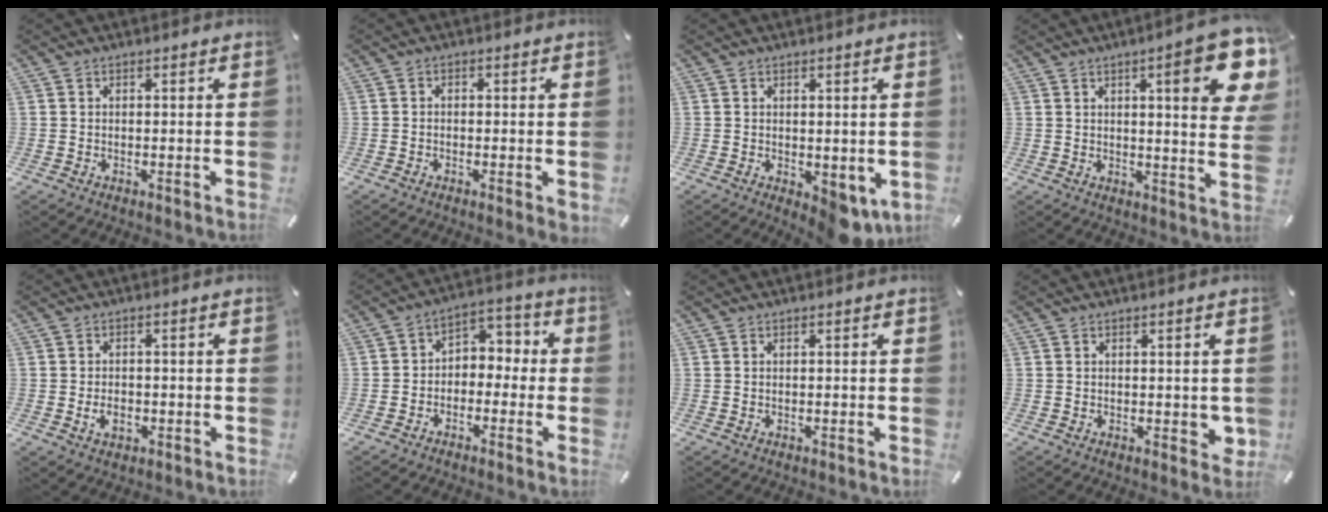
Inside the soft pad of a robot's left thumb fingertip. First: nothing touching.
{"total": 1.5, "force": [-0.9, 0.5, 1.1], "torque": [-0.018, 0.003, -0.016]}
{"total": 3.0, "force": [-0.6, 1.6, 2.5], "torque": [-0.031, 0.004, -0.007]}
{"total": 15.5, "force": [6.5, 3.4, 13.6], "torque": [-0.177, -0.037, 0.091]}
{"total": 3.5, "force": [-1.1, 2.3, 2.4], "torque": [-0.049, 0.002, -0.020]}
{"total": 5.1, "force": [-2.8, 4.1, 1.5], "torque": [-0.016, 0.023, -0.058]}
{"total": 0.0}
{"total": 2.4, "force": [0.2, 1.4, 1.9], "torque": [-0.009, -0.005, -0.001]}